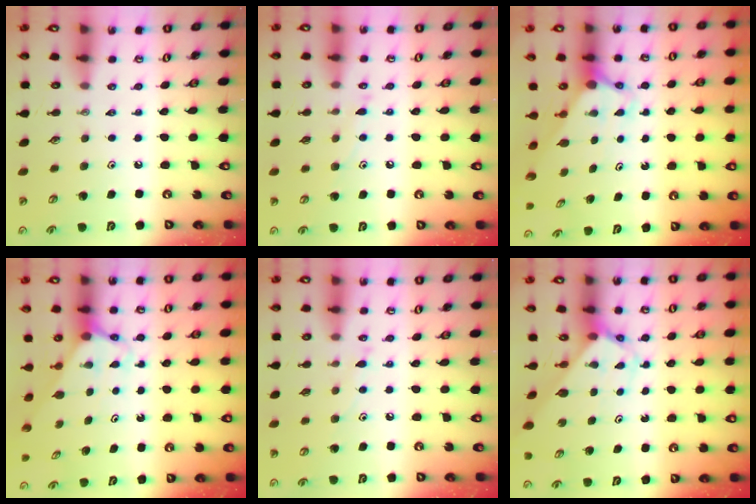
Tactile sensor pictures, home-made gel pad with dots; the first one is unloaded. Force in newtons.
{"total": 5.8, "press": 5.8, "slide": 0.2}
{"total": 2.7, "press": 2.7, "slide": 0.0}
{"total": 2.7, "press": 2.7, "slide": 0.2}
{"total": 6.7, "press": 6.7, "slide": 0.4}
{"total": 2.8, "press": 2.8, "slide": 0.2}